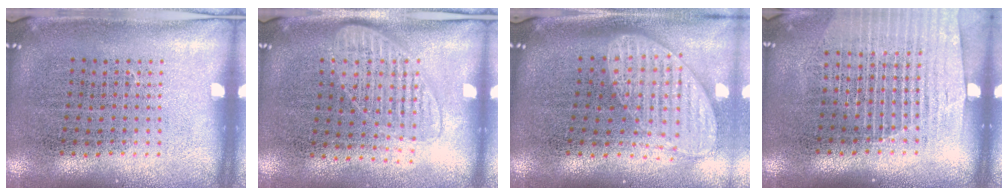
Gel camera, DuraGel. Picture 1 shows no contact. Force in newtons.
{"total": 1.4, "press": 1.3, "slide": 0.6}
{"total": 2.0, "press": 1.5, "slide": 1.2}
{"total": 1.5, "press": 1.4, "slide": 0.6}